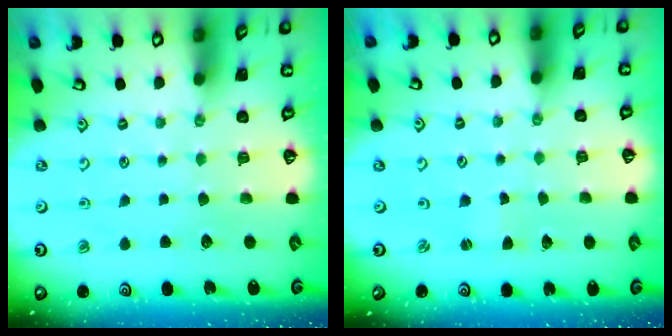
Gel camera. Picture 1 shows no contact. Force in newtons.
{"total": 0.7, "press": 0.7, "slide": 0.1}